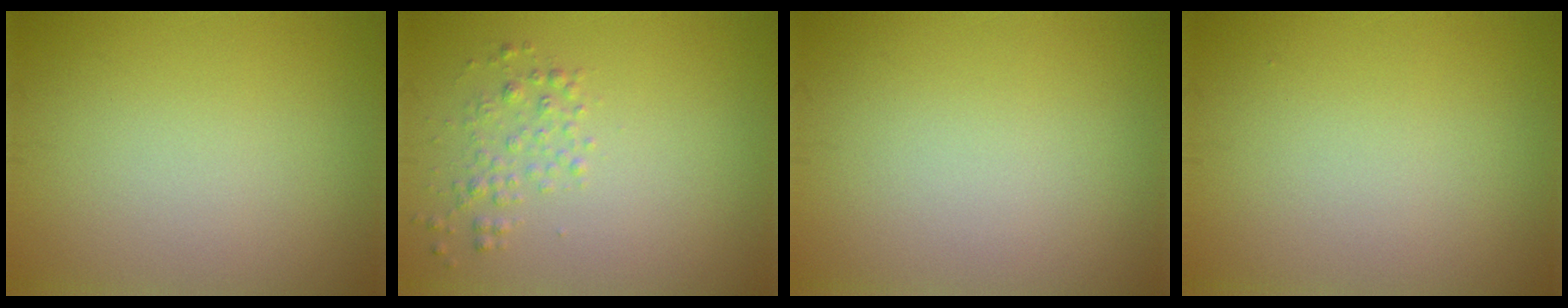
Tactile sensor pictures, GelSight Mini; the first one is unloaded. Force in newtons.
{"total": 1.7, "press": 1.7, "slide": 0.1}
{"total": 0.0}
{"total": 0.0}